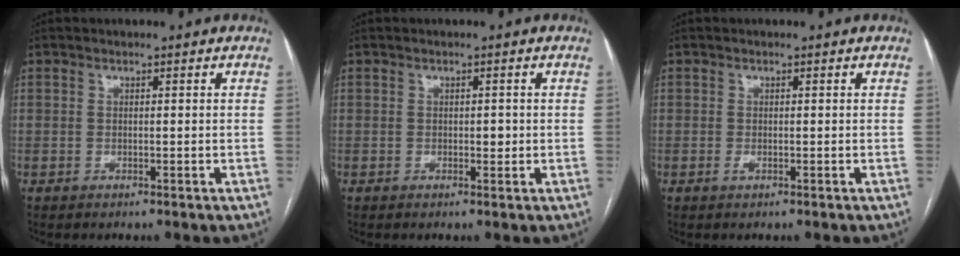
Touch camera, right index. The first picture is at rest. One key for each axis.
{"total": 1.2, "fx": -0.1, "fy": 0.7, "fz": 1.0, "tx": -0.012, "ty": 0.000, "tz": -0.001}
{"total": 0.6, "fx": -0.3, "fy": 0.3, "fz": 0.5, "tx": -0.008, "ty": 0.000, "tz": -0.004}